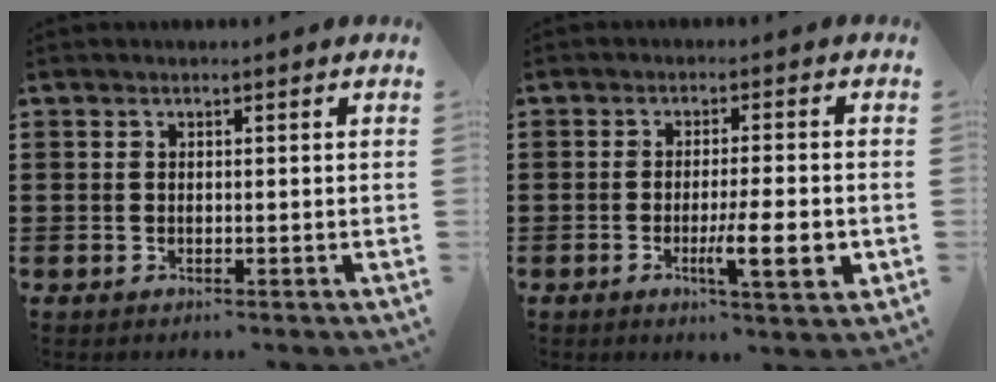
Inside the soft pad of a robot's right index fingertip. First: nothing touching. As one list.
[{"total": 7.9, "force": [-2.1, 1.3, 7.5], "torque": [-0.110, -0.009, -0.031]}]